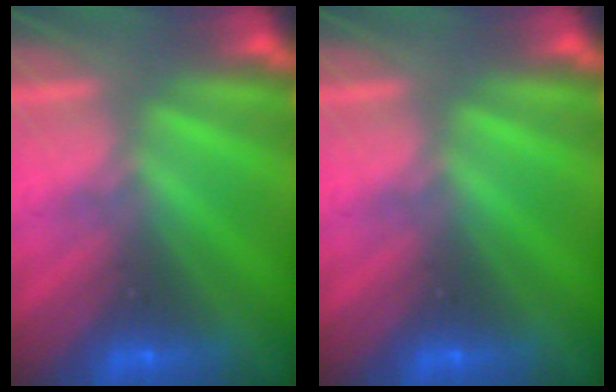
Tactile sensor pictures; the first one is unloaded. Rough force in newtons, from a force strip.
{"total": 0.0}